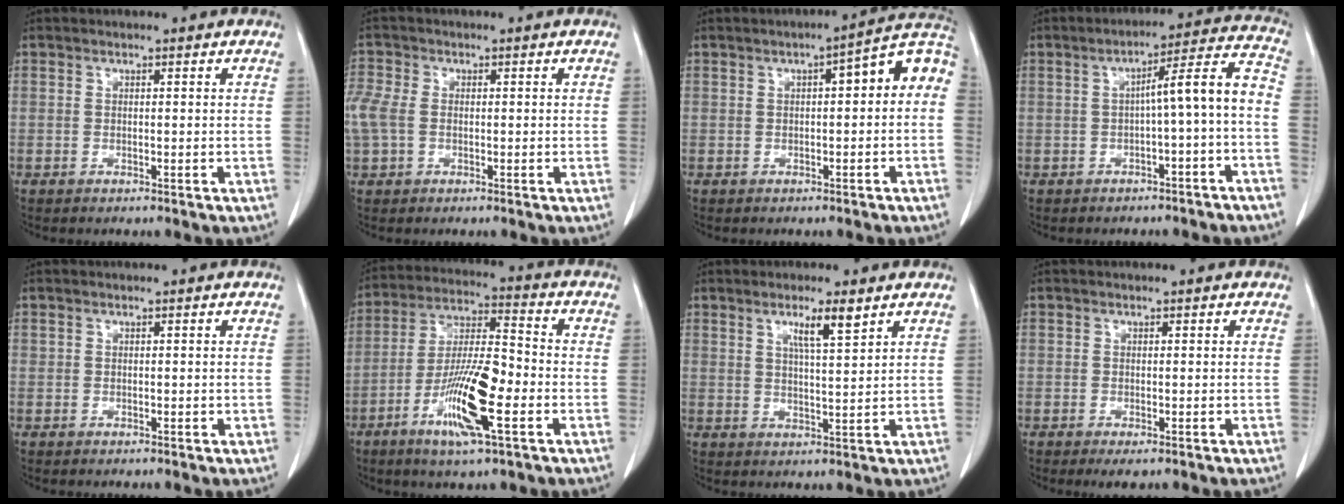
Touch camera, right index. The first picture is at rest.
{"total": 5.9, "force": [-0.3, 4.2, 4.1], "torque": [-0.132, 0.019, -0.005]}
{"total": 7.5, "force": [0.9, 1.9, 7.3], "torque": [-0.095, 0.038, 0.005]}
{"total": 8.5, "force": [-2.0, 0.1, 8.2], "torque": [-0.109, 0.031, -0.028]}
{"total": 0.0}
{"total": 13.7, "force": [-5.0, 1.9, 12.6], "torque": [-0.242, -0.009, -0.091]}
{"total": 4.9, "force": [2.9, 0.1, 3.9], "torque": [-0.068, -0.002, 0.050]}
{"total": 1.3, "force": [-0.6, 0.7, 1.0], "torque": [-0.013, -0.002, -0.005]}